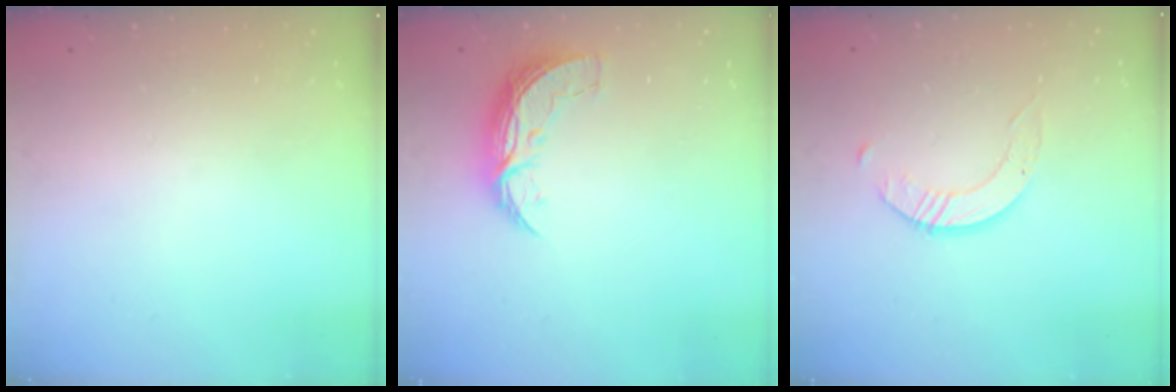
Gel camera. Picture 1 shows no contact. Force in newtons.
{"total": 7.5, "press": 7.5, "slide": 0.5}
{"total": 1.6, "press": 1.6, "slide": 0.2}